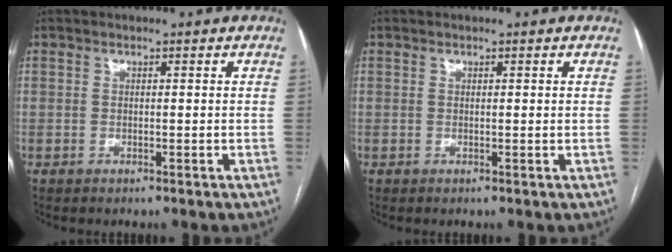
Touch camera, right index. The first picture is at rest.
{"total": 0.0}